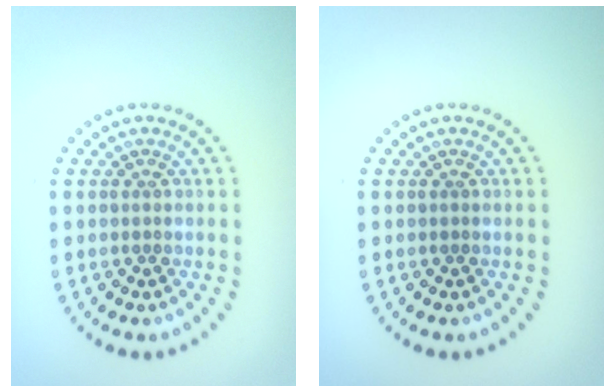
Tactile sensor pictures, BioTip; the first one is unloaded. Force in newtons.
{"total": 0.0}